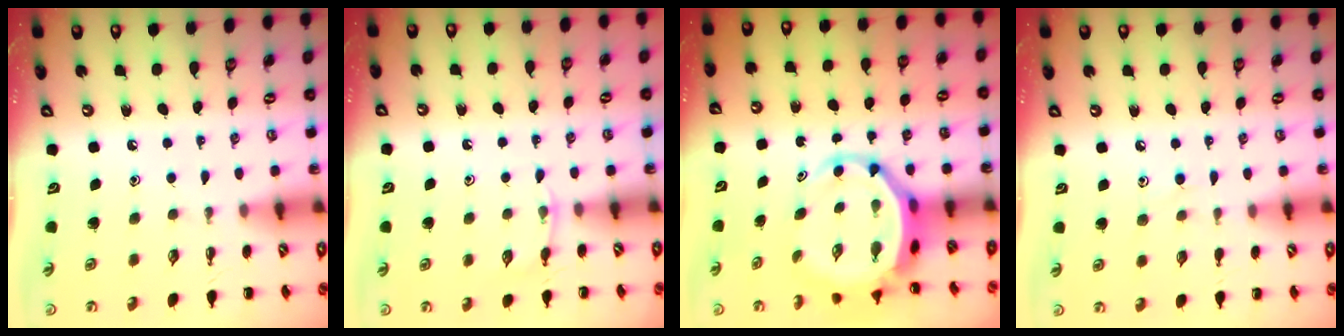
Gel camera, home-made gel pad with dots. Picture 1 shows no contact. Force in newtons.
{"total": 3.6, "press": 3.5, "slide": 1.0}
{"total": 5.9, "press": 5.7, "slide": 1.8}
{"total": 5.2, "press": 4.9, "slide": 1.8}